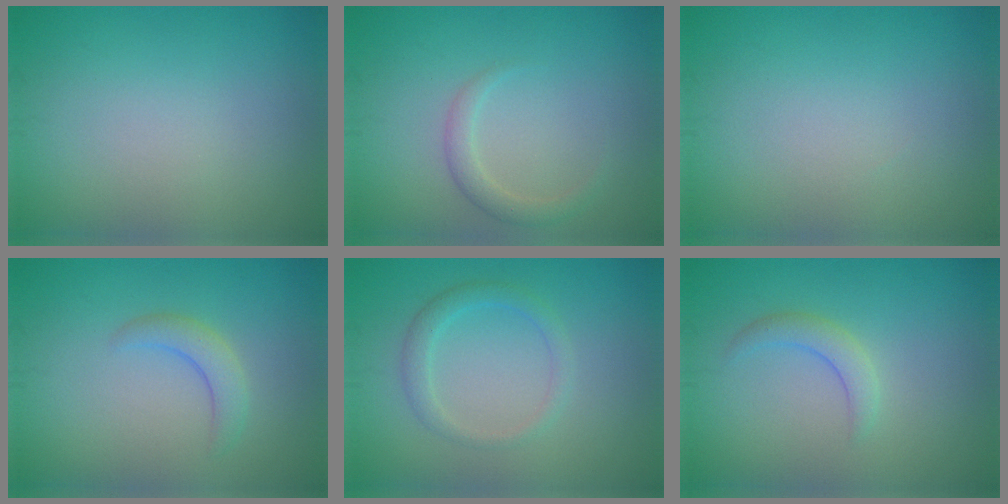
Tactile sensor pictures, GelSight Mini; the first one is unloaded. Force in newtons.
{"total": 1.6, "press": 1.6, "slide": 0.1}
{"total": 0.0}
{"total": 2.1, "press": 2.1, "slide": 0.3}
{"total": 1.9, "press": 1.9, "slide": 0.1}
{"total": 1.9, "press": 1.9, "slide": 0.1}